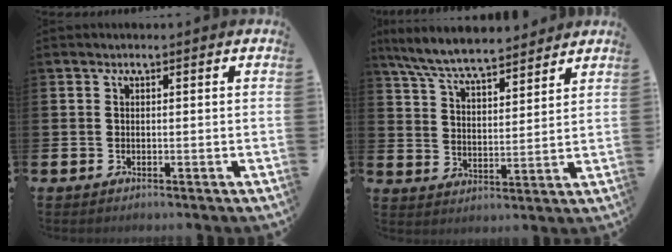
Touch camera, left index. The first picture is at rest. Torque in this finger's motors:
{"motor_torque": [0.37, -0.44, 0.89, 0.21]}